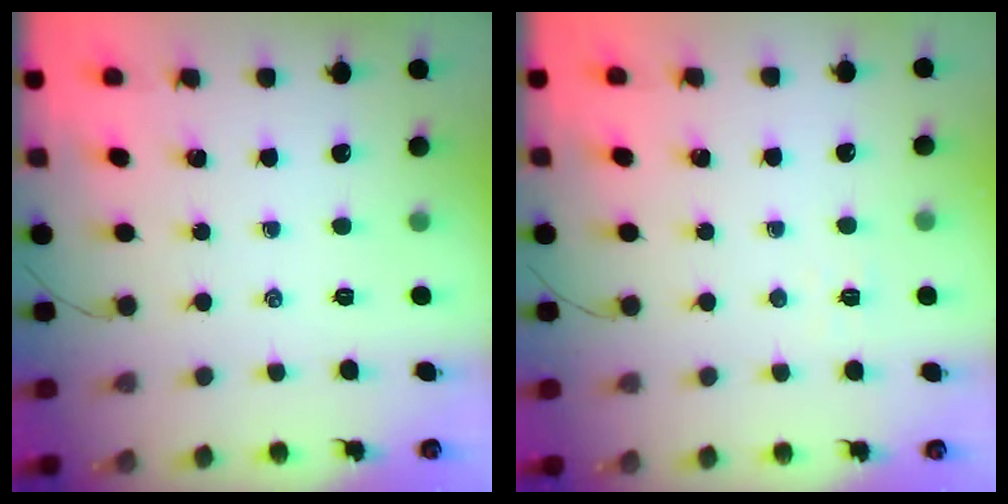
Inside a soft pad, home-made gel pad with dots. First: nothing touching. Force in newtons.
{"total": 2.6, "press": 2.6, "slide": 0.5}